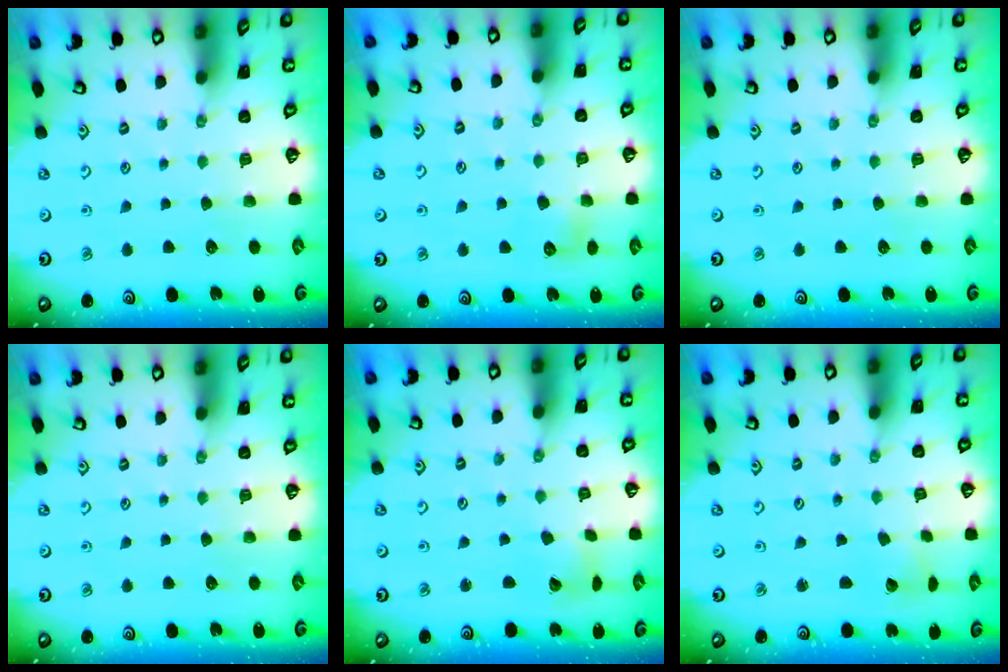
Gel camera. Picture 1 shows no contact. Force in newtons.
{"total": 6.3, "press": 6.3, "slide": 0.9}
{"total": 0.0}
{"total": 0.0}
{"total": 4.0, "press": 4.0, "slide": 0.5}
{"total": 2.0, "press": 2.0, "slide": 0.1}